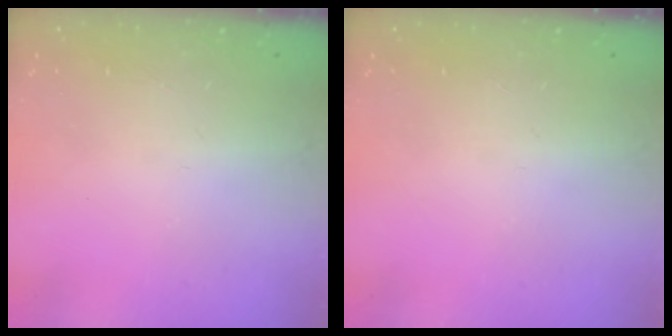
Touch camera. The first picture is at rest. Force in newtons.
{"total": 0.0}